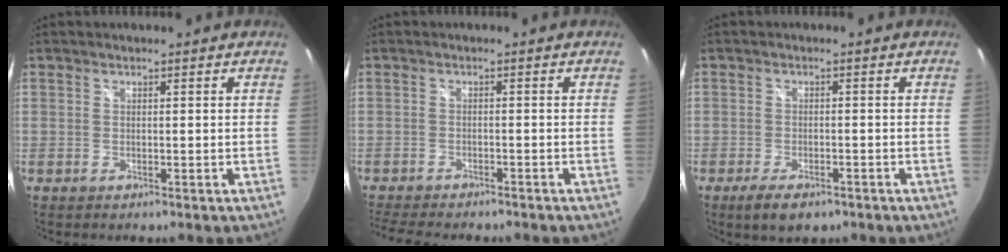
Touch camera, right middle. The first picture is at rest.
{"total": 8.9, "force": [-7.9, 1.8, 3.7], "torque": [-0.090, -0.023, -0.126]}
{"total": 5.6, "force": [-3.8, 2.2, 3.5], "torque": [-0.078, -0.017, -0.061]}